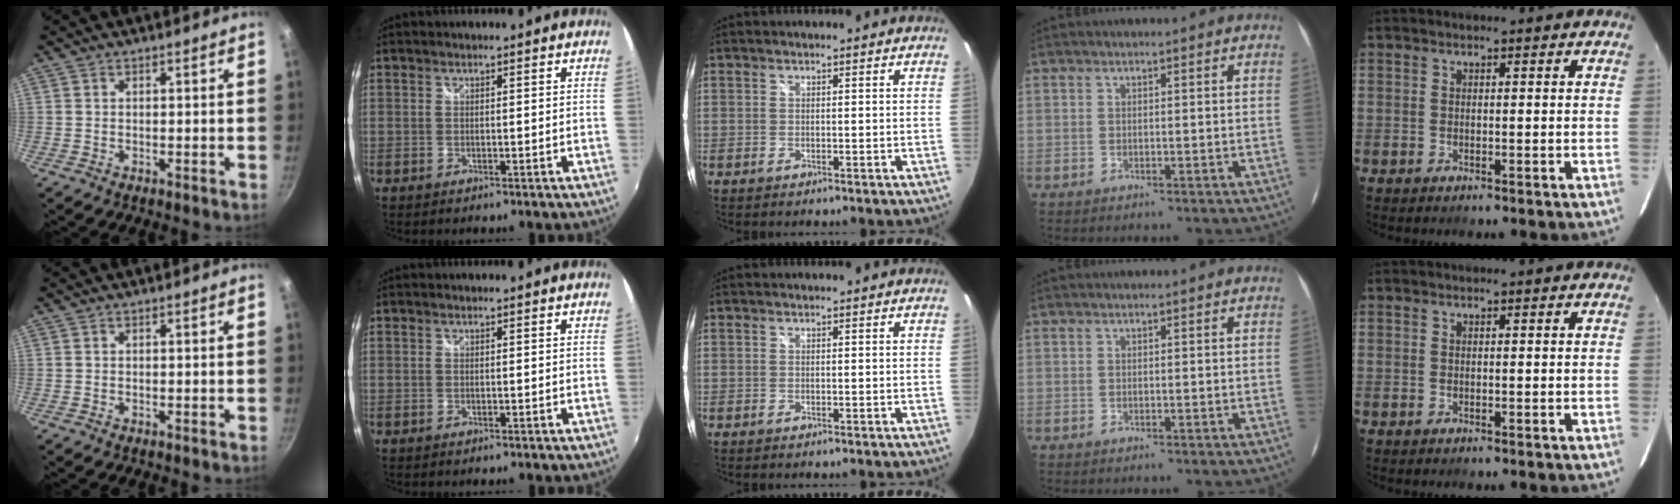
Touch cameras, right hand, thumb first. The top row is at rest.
{}